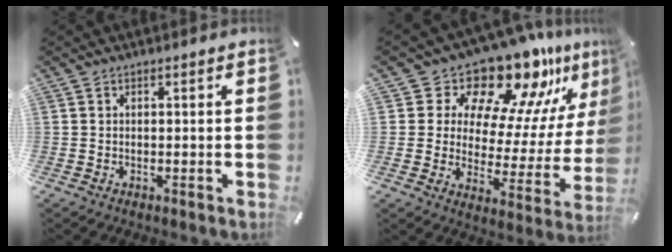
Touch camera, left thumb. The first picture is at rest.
{"total": 15.6, "force": [13.5, 6.3, 4.5], "torque": [-0.069, -0.142, 0.222]}